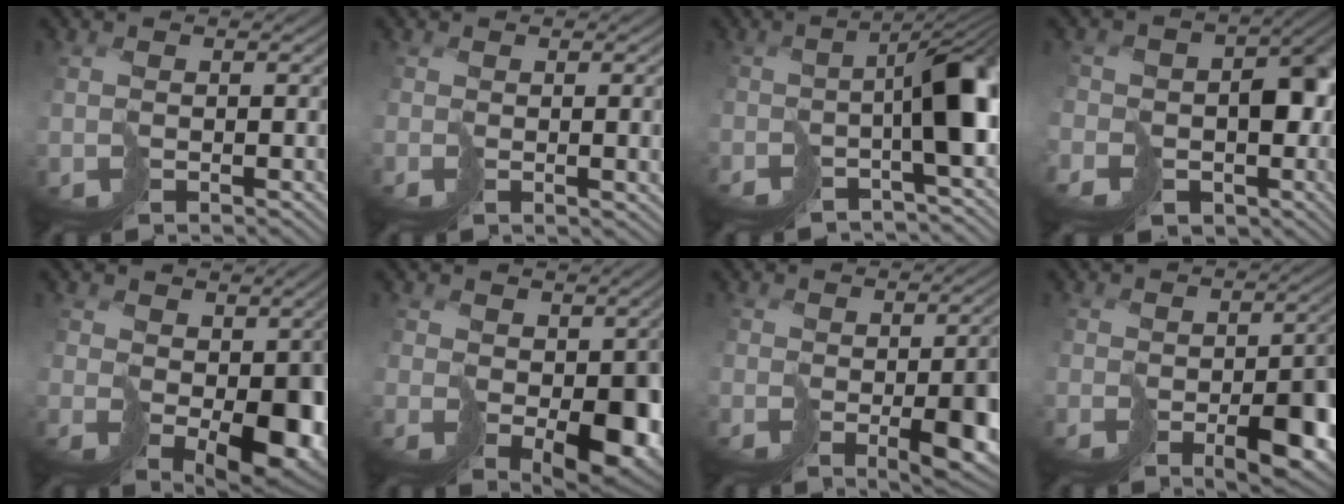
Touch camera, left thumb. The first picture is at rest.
{"total": 2.8, "force": [-0.2, 0.9, 2.6], "torque": [-0.033, -0.016, 0.018]}
{"total": 7.6, "force": [-3.0, 2.1, 6.7], "torque": [-0.087, -0.009, -0.047]}
{"total": 13.0, "force": [-4.5, 10.9, 5.5], "torque": [-0.110, -0.024, -0.066]}
{"total": 8.6, "force": [0.4, 6.0, 6.1], "torque": [-0.102, -0.041, 0.027]}
{"total": 7.0, "force": [0.1, 5.0, 4.9], "torque": [-0.082, -0.034, 0.016]}
{"total": 5.9, "force": [-1.8, 2.2, 5.2], "torque": [-0.072, -0.024, -0.003]}
{"total": 6.1, "force": [-3.1, 2.8, 4.4], "torque": [-0.050, -0.018, -0.030]}